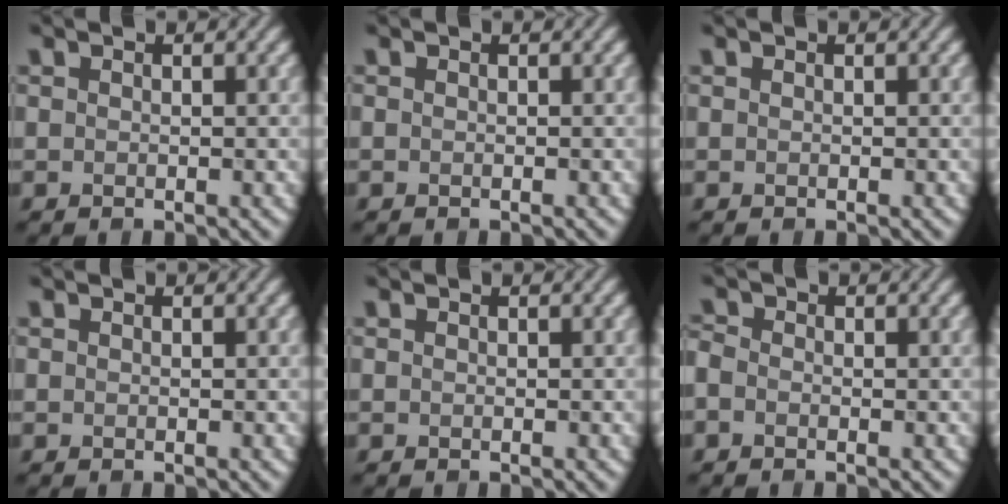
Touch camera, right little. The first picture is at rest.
{"total": 0.0}
{"total": 0.0}
{"total": 0.0}
{"total": 0.0}
{"total": 1.1, "force": [-0.5, 0.8, 0.6], "torque": [-0.015, 0.001, -0.016]}